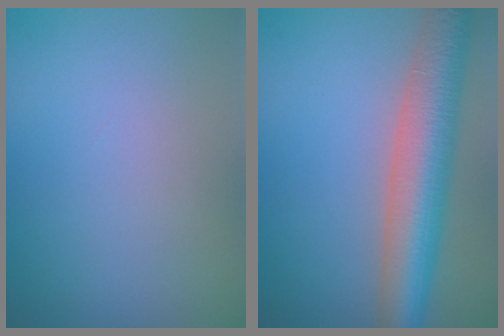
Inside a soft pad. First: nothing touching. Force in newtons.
{"total": 8.7, "press": 8.7, "slide": 0.5}